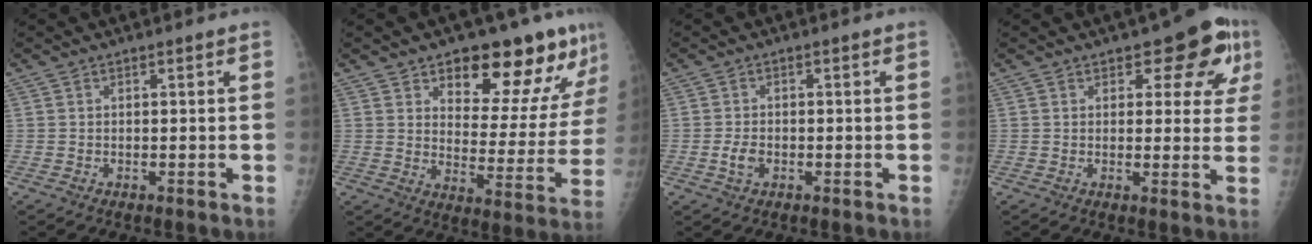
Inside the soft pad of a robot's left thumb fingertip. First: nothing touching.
{"total": 18.0, "force": [11.7, 7.5, 11.6], "torque": [-0.096, -0.069, 0.166]}
{"total": 2.5, "force": [-1.1, 1.7, 1.6], "torque": [-0.031, 0.005, -0.017]}
{"total": 8.6, "force": [4.8, 2.6, 6.6], "torque": [-0.067, -0.022, 0.060]}